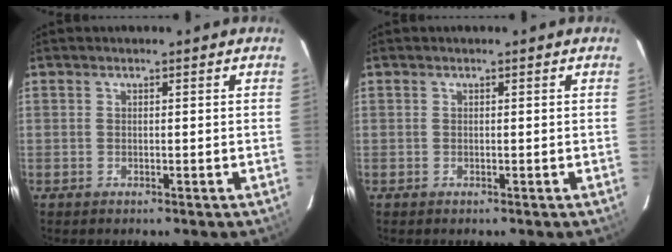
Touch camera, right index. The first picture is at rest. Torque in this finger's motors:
{"motor_torque": [0.00, 0.00, 0.01, 0.00]}